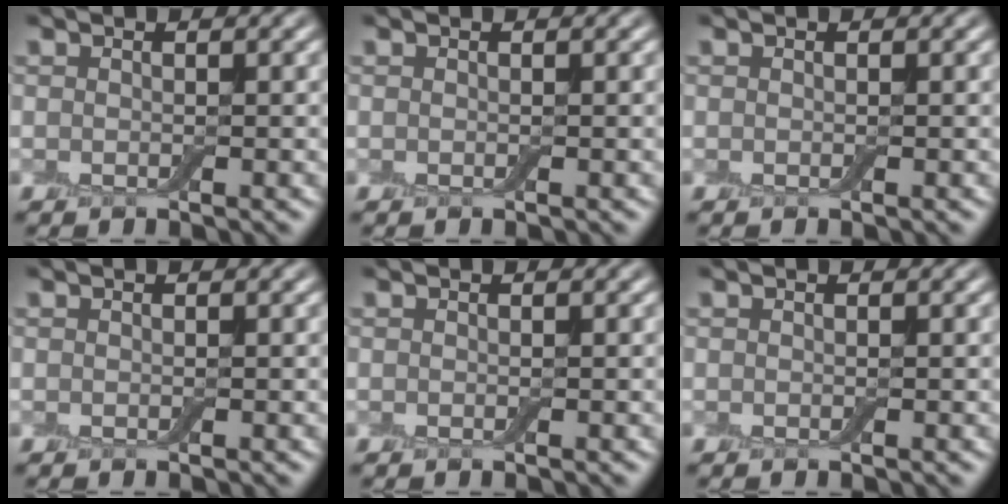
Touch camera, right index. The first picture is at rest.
{"total": 0.0}
{"total": 0.0}
{"total": 0.0}
{"total": 0.0}
{"total": 0.0}